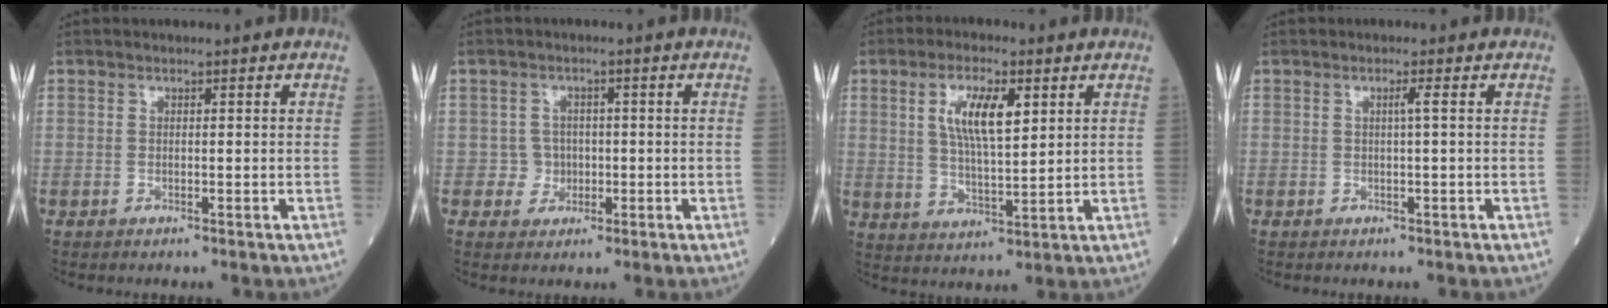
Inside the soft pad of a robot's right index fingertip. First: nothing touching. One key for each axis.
{"total": 2.7, "fx": -0.4, "fy": 2.7, "fz": 0.1, "tx": 0.009, "ty": 0.010, "tz": -0.008}
{"total": 8.3, "fx": 3.0, "fy": 2.3, "fz": 7.4, "tx": -0.140, "ty": 0.004, "tz": 0.058}
{"total": 0.9, "fx": 0.0, "fy": -0.3, "fz": 0.9, "tx": -0.013, "ty": 0.002, "tz": -0.001}